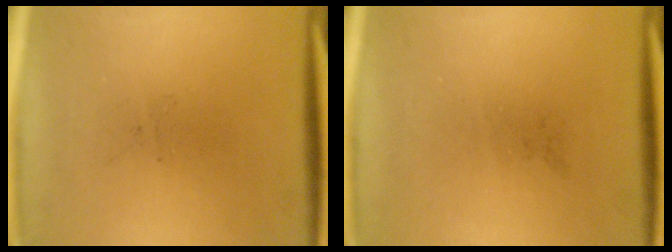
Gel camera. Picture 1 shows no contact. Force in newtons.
{"total": 0.0}